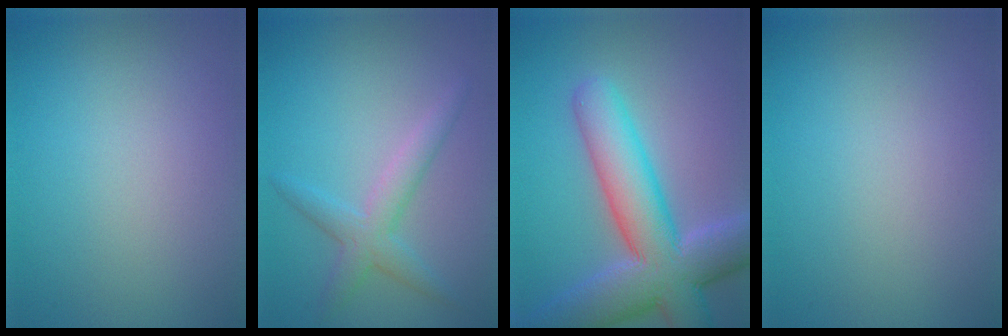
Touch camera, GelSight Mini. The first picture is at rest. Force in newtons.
{"total": 3.0, "press": 3.0, "slide": 0.1}
{"total": 10.6, "press": 10.5, "slide": 0.9}
{"total": 0.0}